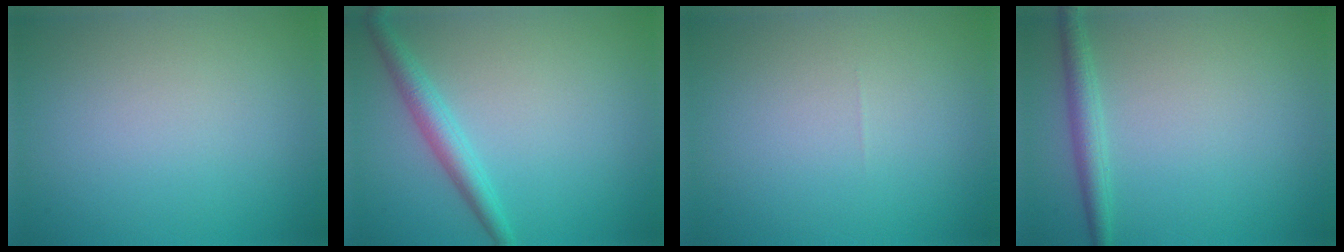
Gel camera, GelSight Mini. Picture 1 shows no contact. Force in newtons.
{"total": 2.7, "press": 2.7, "slide": 0.1}
{"total": 0.0}
{"total": 2.2, "press": 2.2, "slide": 0.1}